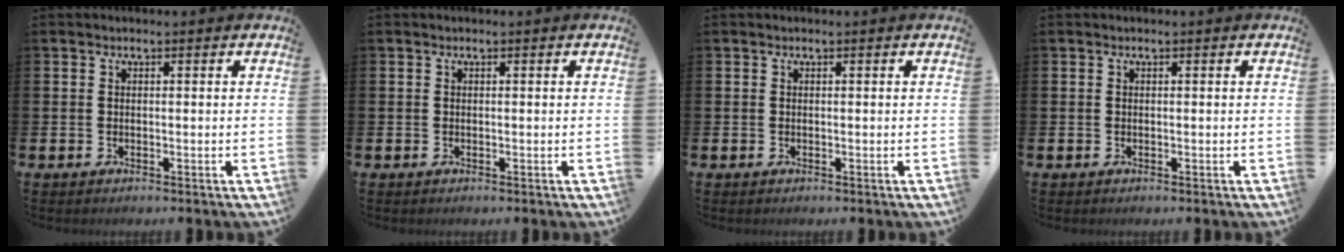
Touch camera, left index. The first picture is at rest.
{"total": 0.0}
{"total": 0.0}
{"total": 0.0}